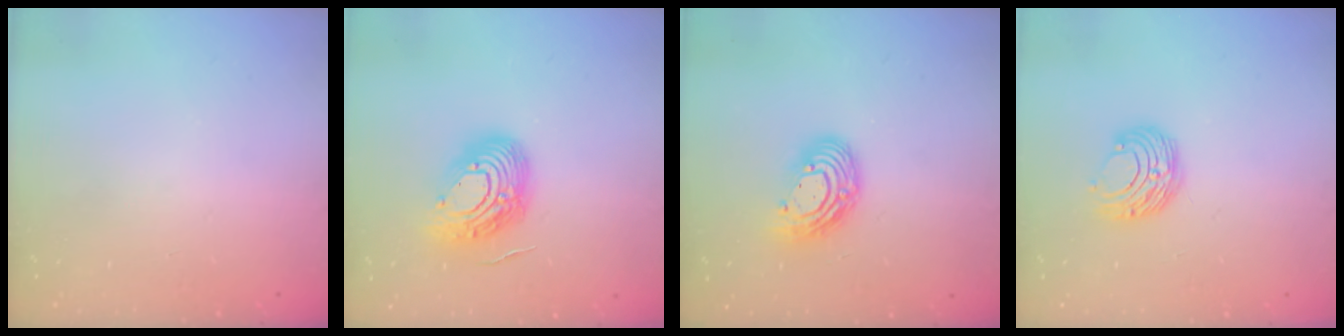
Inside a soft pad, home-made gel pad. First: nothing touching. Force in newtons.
{"total": 14.5, "press": 14.5, "slide": 1.5}
{"total": 11.7, "press": 11.7, "slide": 0.9}
{"total": 9.0, "press": 9.0, "slide": 0.4}